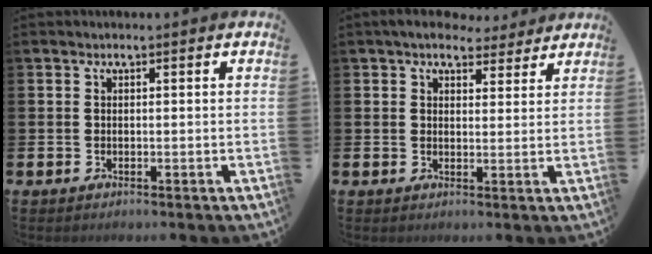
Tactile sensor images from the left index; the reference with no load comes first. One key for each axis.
{"total": 5.5, "fx": 4.9, "fy": 2.2, "fz": 1.1, "tx": -0.023, "ty": -0.021, "tz": 0.089}